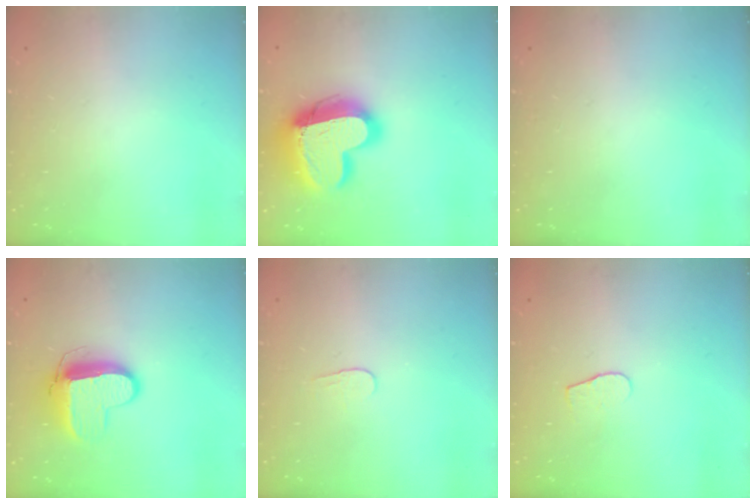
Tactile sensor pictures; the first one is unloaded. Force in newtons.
{"total": 21.0, "press": 20.9, "slide": 1.9}
{"total": 0.0}
{"total": 10.4, "press": 10.3, "slide": 0.9}
{"total": 3.8, "press": 3.8, "slide": 0.3}
{"total": 4.6, "press": 4.6, "slide": 0.4}